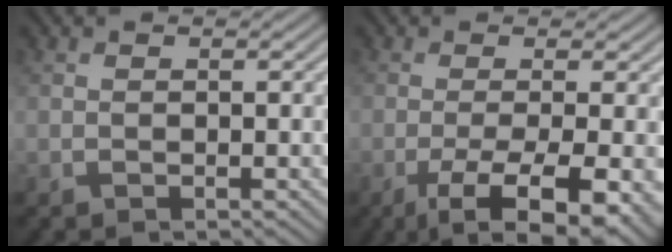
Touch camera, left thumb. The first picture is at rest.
{"total": 9.2, "force": [-3.8, 2.3, 8.0], "torque": [-0.124, -0.004, -0.051]}